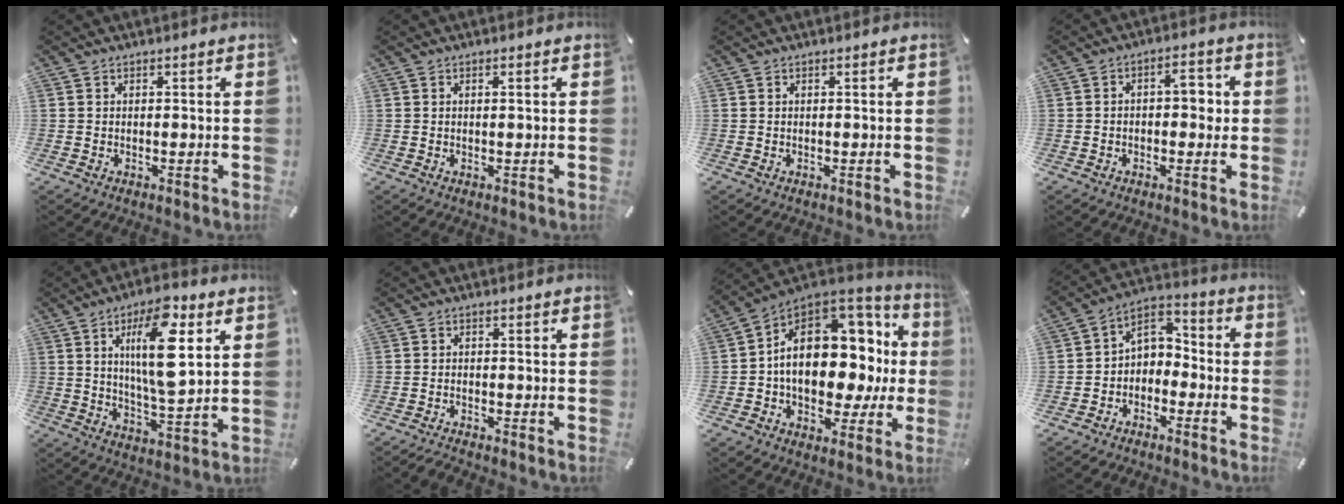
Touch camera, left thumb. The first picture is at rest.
{"total": 0.7, "force": [0.2, 0.1, 0.7], "torque": [-0.011, 0.000, 0.002]}
{"total": 0.0}
{"total": 5.0, "force": [-0.1, 2.9, 4.1], "torque": [-0.055, 0.005, -0.011]}
{"total": 15.0, "force": [5.1, 4.8, 13.2], "torque": [-0.235, -0.017, 0.075]}
{"total": 1.8, "force": [-1.7, 0.2, 0.6], "torque": [-0.010, 0.008, -0.033]}
{"total": 19.6, "force": [1.5, 13.4, 14.3], "torque": [-0.218, -0.018, 0.033]}
{"total": 5.2, "force": [-1.9, 4.6, 1.5], "torque": [-0.025, 0.020, -0.038]}